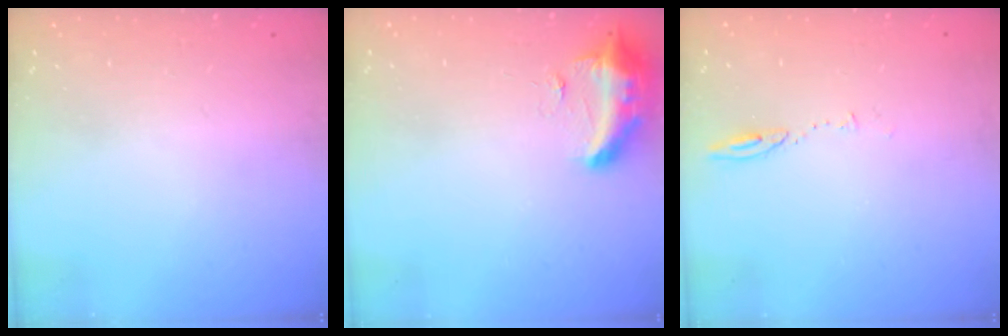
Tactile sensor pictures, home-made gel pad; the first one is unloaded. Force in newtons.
{"total": 9.4, "press": 9.1, "slide": 2.2}
{"total": 4.5, "press": 4.4, "slide": 0.6}